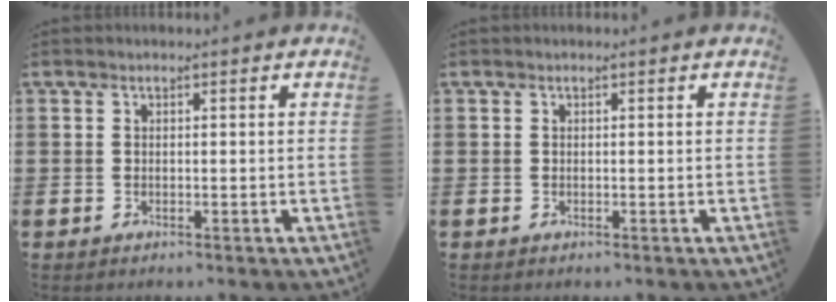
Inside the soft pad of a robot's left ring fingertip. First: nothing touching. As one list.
[{"total": 0.0}]